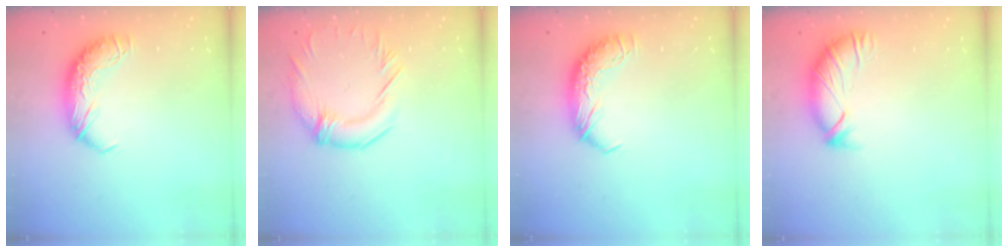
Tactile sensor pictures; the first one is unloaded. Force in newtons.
{"total": 1.1, "press": 0.6, "slide": 1.0}
{"total": 0.0}
{"total": 3.2, "press": 3.0, "slide": 0.8}